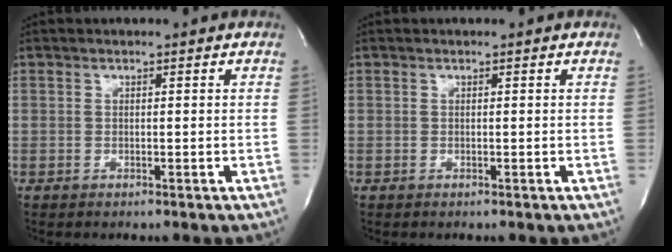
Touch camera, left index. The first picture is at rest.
{"total": 0.0}